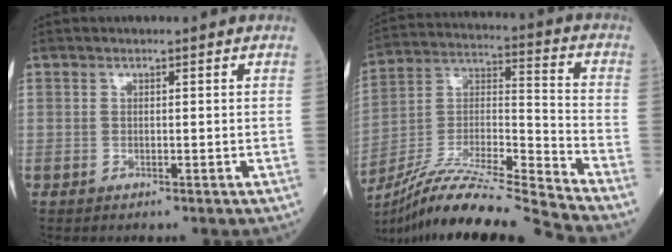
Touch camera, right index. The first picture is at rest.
{"total": 19.9, "force": [-18.1, -2.0, 8.2], "torque": [-0.162, -0.003, -0.326]}